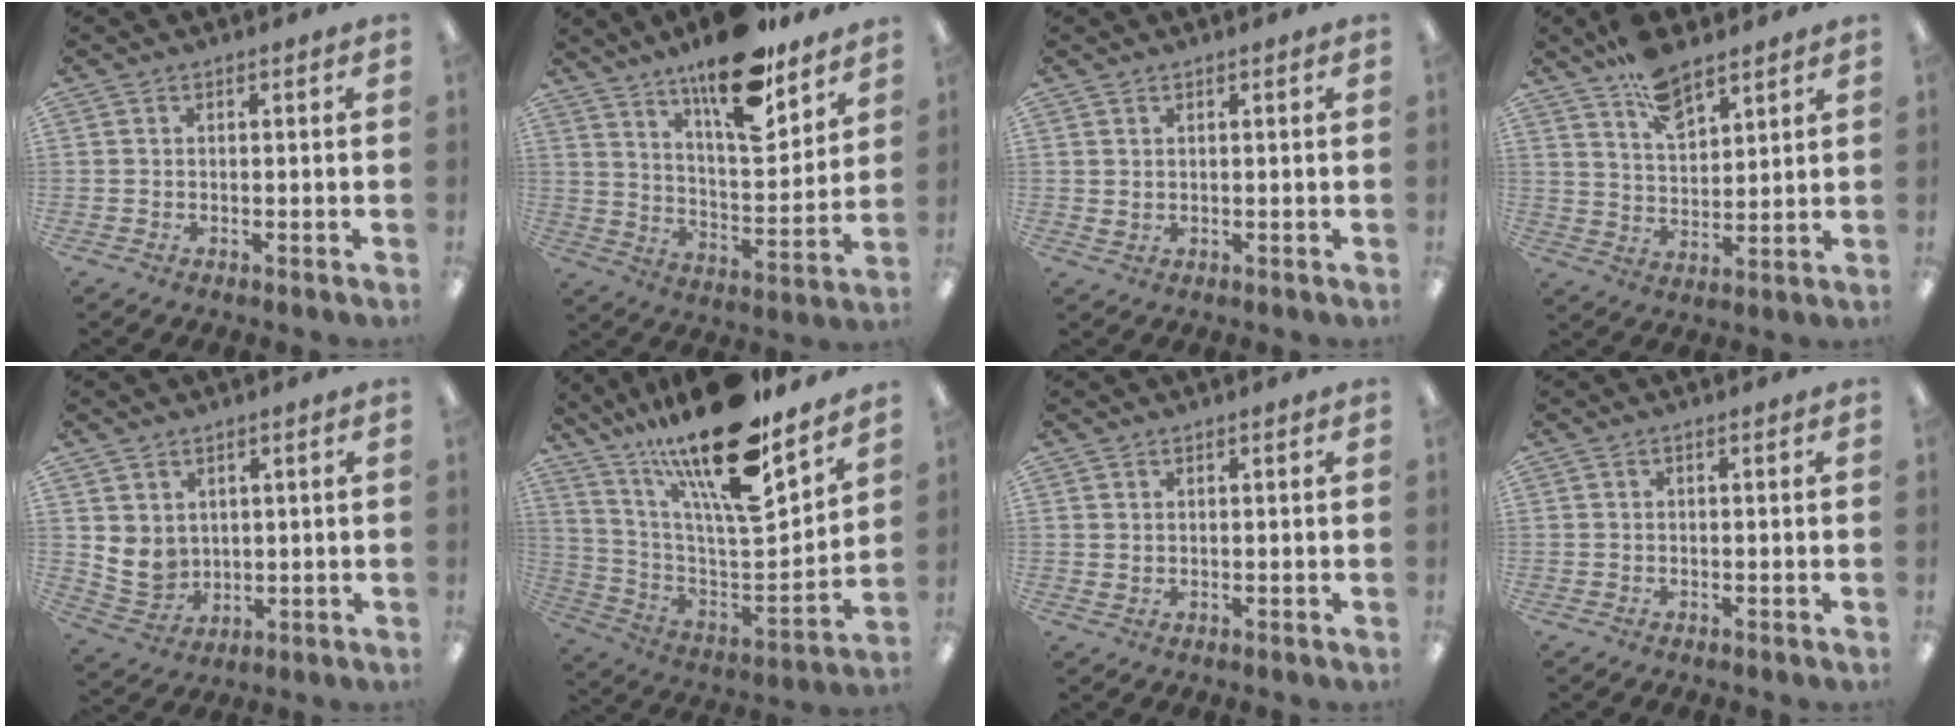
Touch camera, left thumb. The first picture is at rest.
{"total": 17.6, "force": [13.5, 5.2, 10.0], "torque": [-0.159, -0.093, 0.226]}
{"total": 1.3, "force": [1.2, 0.4, 0.3], "torque": [0.002, -0.006, 0.022]}
{"total": 10.2, "force": [7.5, 4.6, 5.1], "torque": [-0.080, -0.040, 0.135]}
{"total": 6.4, "force": [2.5, 5.6, 1.8], "torque": [-0.048, -0.016, 0.051]}
{"total": 24.5, "force": [17.7, 6.3, 15.8], "torque": [-0.269, -0.125, 0.294]}
{"total": 1.0, "force": [1.0, 0.2, 0.1], "torque": [-0.003, -0.002, 0.019]}
{"total": 0.0}